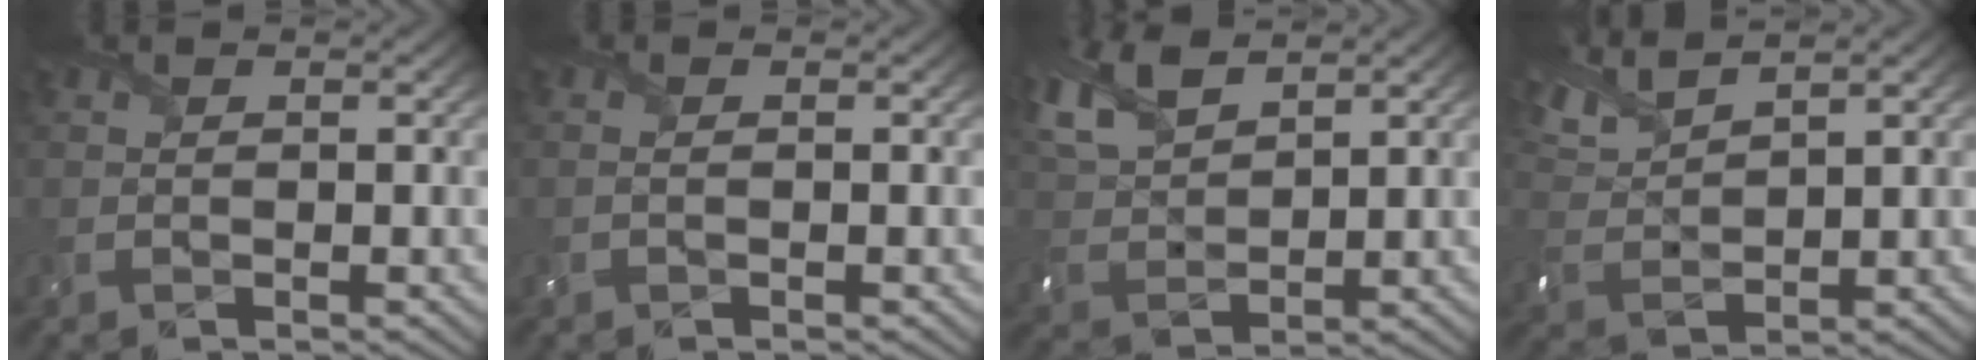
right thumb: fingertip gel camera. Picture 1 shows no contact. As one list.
[{"total": 0.9, "force": [-0.5, 0.3, 0.8], "torque": [-0.020, 0.000, -0.013]}, {"total": 8.4, "force": [5.7, 3.6, 5.1], "torque": [-0.143, 0.016, 0.117]}, {"total": 5.7, "force": [4.8, 1.2, 2.8], "torque": [-0.080, 0.015, 0.102]}]